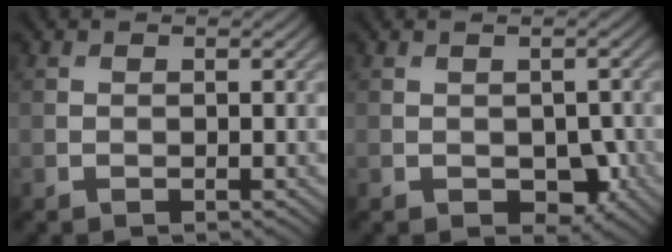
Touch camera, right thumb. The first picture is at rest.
{"total": 3.7, "force": [-1.3, 2.2, 2.6], "torque": [-0.035, -0.010, -0.015]}